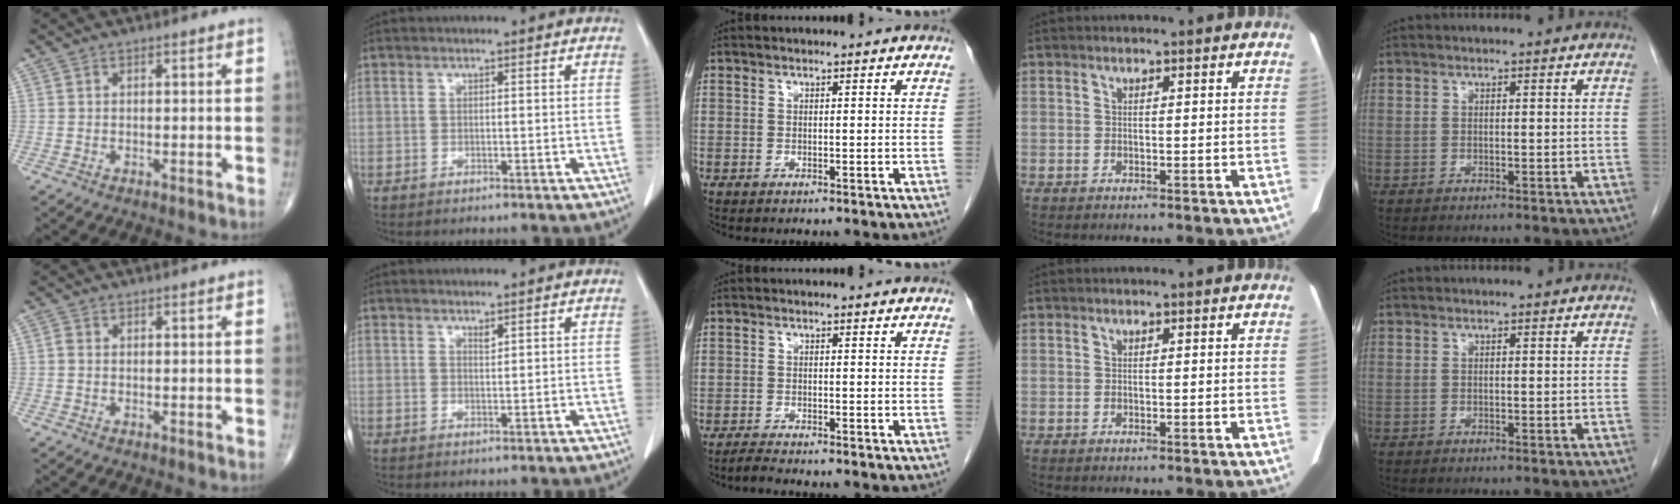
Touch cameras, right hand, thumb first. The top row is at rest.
{"thumb": {"total": 0.8, "force": [-0.2, 0.6, 0.5], "torque": [-0.008, 0.000, -0.006]}, "index": {"total": 0.8, "force": [0.7, 0.1, 0.4], "torque": [-0.009, -0.006, 0.012]}, "middle": {"total": 1.6, "force": [-1.5, -0.3, 0.4], "torque": [-0.019, -0.007, -0.029]}}